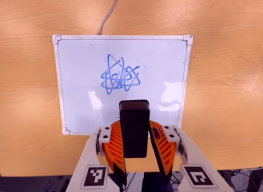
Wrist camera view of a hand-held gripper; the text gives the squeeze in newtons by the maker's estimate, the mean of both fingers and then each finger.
{"total": 5.8, "left": 5.4, "right": 6.2}